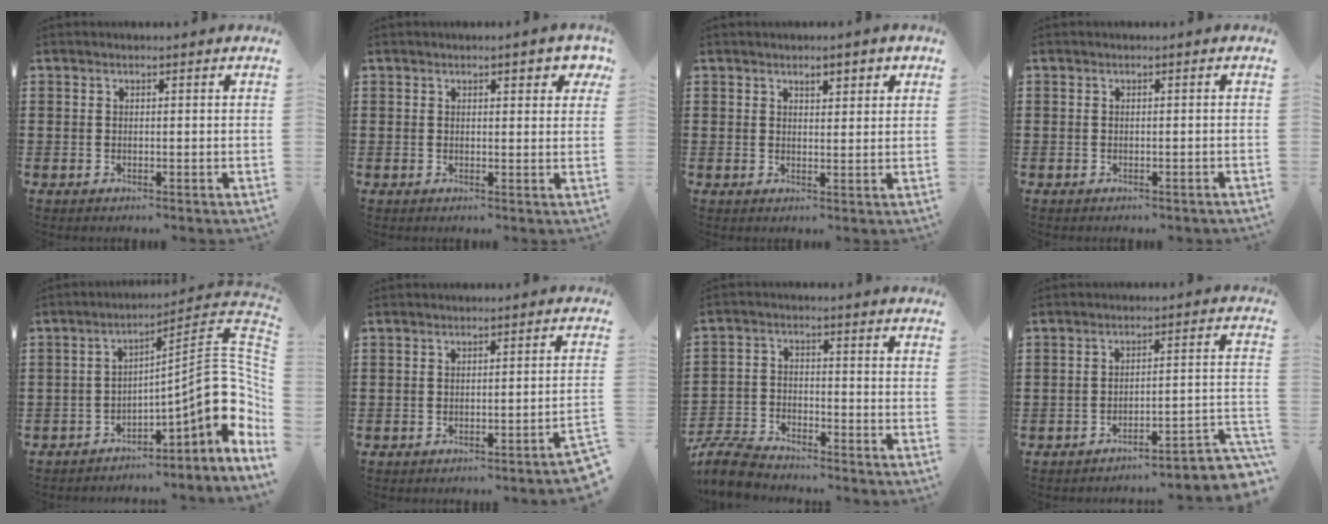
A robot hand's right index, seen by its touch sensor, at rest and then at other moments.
{"total": 2.2, "force": [1.3, 0.8, 1.6], "torque": [-0.019, 0.002, 0.017]}
{"total": 2.2, "force": [1.6, 0.8, 1.3], "torque": [-0.019, 0.002, 0.025]}
{"total": 0.6, "force": [-0.5, 0.2, 0.0], "torque": [-0.002, 0.000, -0.011]}
{"total": 13.6, "force": [-1.3, 4.8, 12.7], "torque": [-0.162, -0.025, -0.030]}
{"total": 1.7, "force": [-1.6, -0.2, 0.7], "torque": [-0.014, 0.000, -0.032]}
{"total": 6.3, "force": [-6.0, 1.1, 1.4], "torque": [-0.052, 0.002, -0.125]}
{"total": 3.8, "force": [-3.5, 0.1, 1.4], "torque": [-0.030, -0.013, -0.077]}